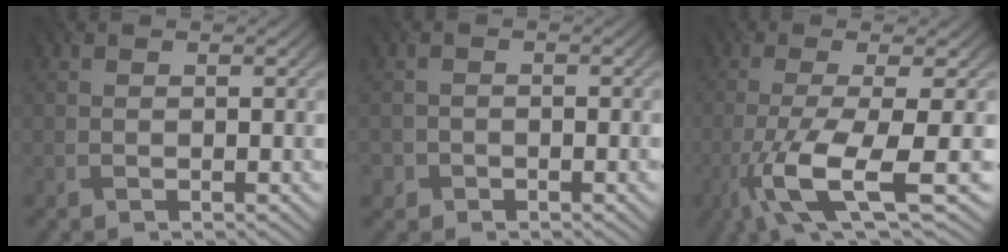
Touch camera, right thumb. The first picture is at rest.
{"total": 1.6, "force": [-1.1, 1.2, 0.2], "torque": [-0.001, -0.001, -0.022]}
{"total": 9.6, "force": [-3.5, 1.9, 8.8], "torque": [-0.153, -0.003, -0.069]}